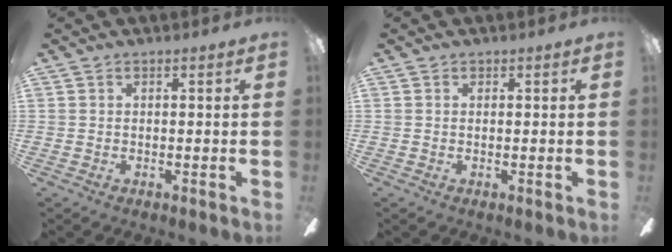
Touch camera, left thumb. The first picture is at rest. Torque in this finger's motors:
{"motor_torque": [-0.21, -0.08, -0.29, 0.17, 0.00]}